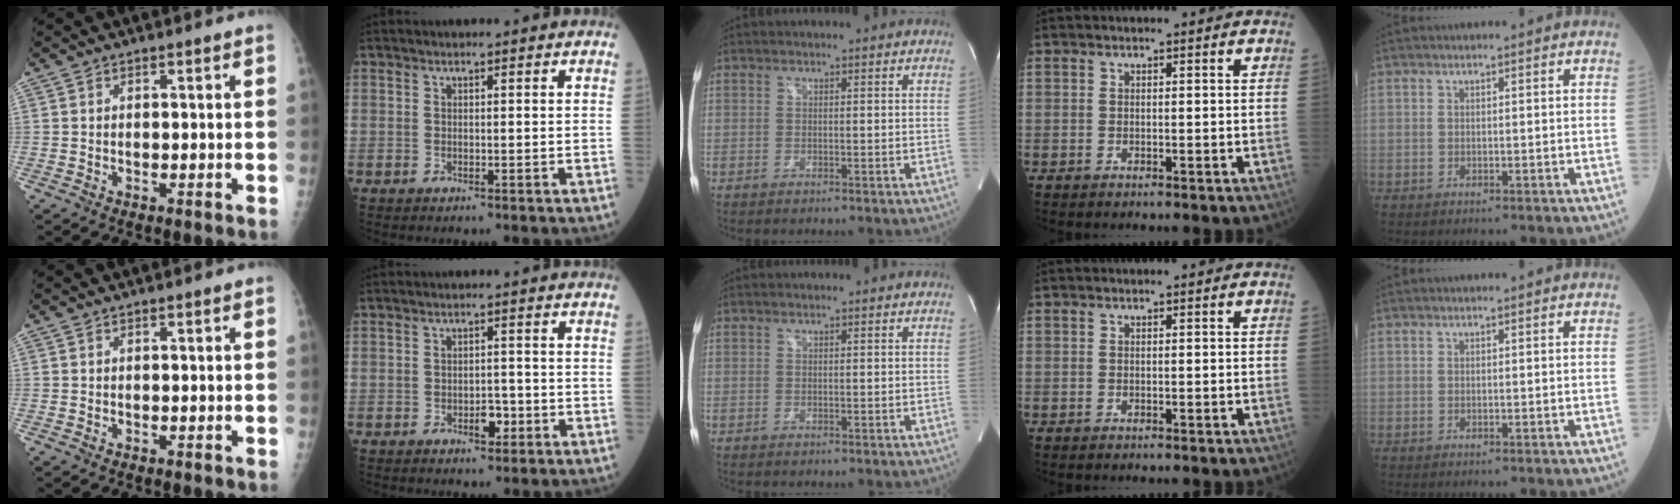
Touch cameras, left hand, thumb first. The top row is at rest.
{"thumb": {"total": 0.5, "force": [0.4, 0.2, 0.3], "torque": [-0.004, -0.002, 0.007]}, "index": {"total": 2.3, "force": [-1.2, 1.2, 1.6], "torque": [-0.021, 0.004, -0.016]}}